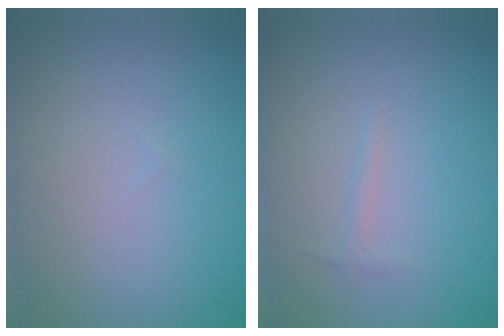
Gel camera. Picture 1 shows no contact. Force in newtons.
{"total": 0.6, "press": 0.6, "slide": 0.1}